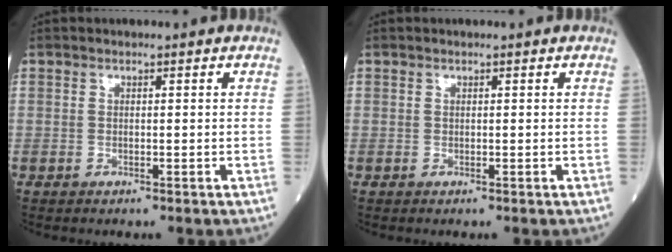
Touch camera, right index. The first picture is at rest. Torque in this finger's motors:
{"motor_torque": [-0.14, -0.01, -0.03, -0.01]}